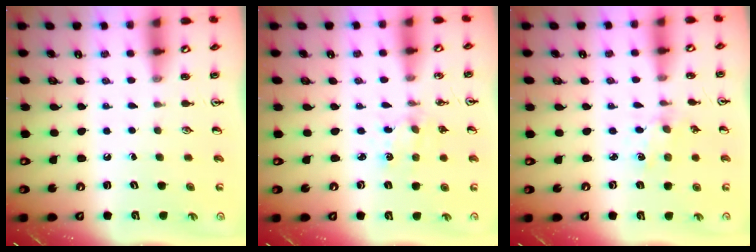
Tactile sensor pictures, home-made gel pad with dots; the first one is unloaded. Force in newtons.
{"total": 2.3, "press": 2.3, "slide": 0.4}
{"total": 1.4, "press": 1.4, "slide": 0.2}